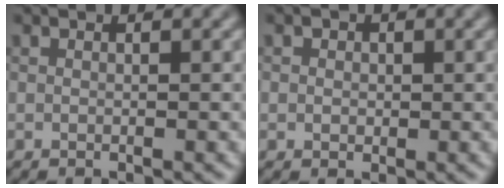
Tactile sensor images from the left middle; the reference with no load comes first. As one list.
[{"total": 1.4, "force": [0.4, 1.2, 0.6], "torque": [-0.004, 0.006, 0.001]}]